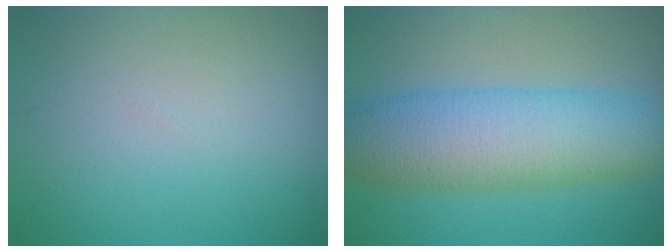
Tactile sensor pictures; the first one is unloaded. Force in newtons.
{"total": 8.9, "press": 8.9, "slide": 0.1}